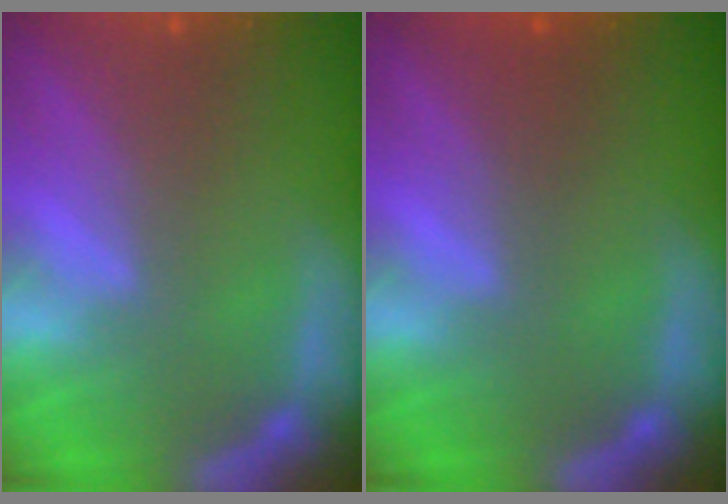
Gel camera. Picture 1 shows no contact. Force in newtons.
{"total": 1.0}